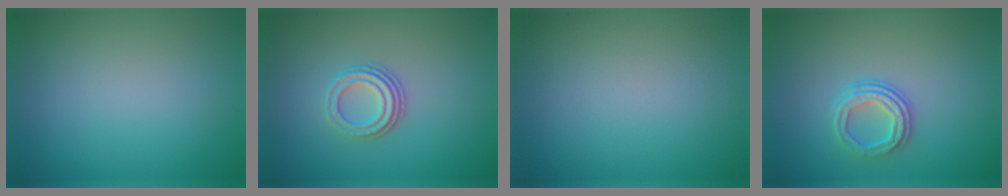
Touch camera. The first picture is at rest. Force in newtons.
{"total": 3.0, "press": 2.3, "slide": 1.9}
{"total": 0.0}
{"total": 3.0, "press": 2.4, "slide": 1.7}